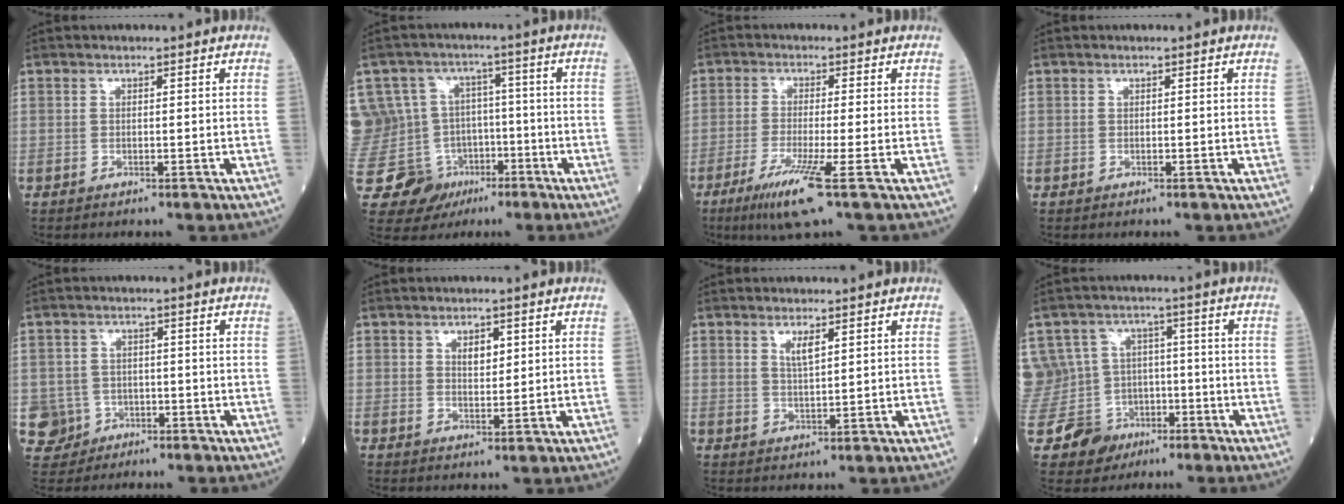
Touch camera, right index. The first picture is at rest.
{"total": 16.0, "force": [-5.2, 14.3, 5.1], "torque": [-0.137, 0.057, -0.069]}
{"total": 7.2, "force": [-3.8, -0.9, 6.1], "torque": [-0.116, -0.025, -0.073]}
{"total": 0.0}
{"total": 4.8, "force": [-1.6, 4.5, -0.3], "torque": [0.008, 0.012, -0.027]}
{"total": 2.5, "force": [1.0, 1.3, 1.9], "torque": [-0.027, -0.002, 0.018]}
{"total": 2.4, "force": [1.3, 0.3, 2.0], "torque": [-0.042, -0.003, 0.026]}
{"total": 12.3, "force": [-4.6, 11.2, 1.9], "torque": [-0.066, 0.049, -0.062]}